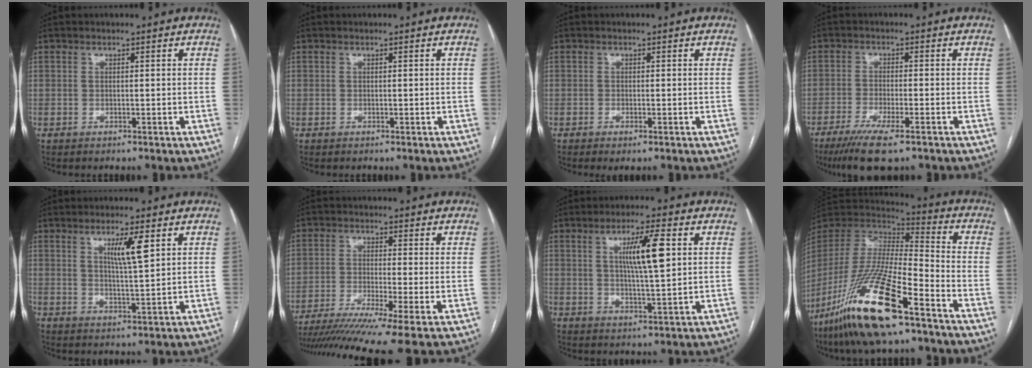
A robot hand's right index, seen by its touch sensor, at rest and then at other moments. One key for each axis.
{"total": 0.0}
{"total": 1.2, "fx": -0.6, "fy": 0.3, "fz": 1.0, "tx": -0.016, "ty": -0.001, "tz": -0.006}
{"total": 8.2, "fx": -5.6, "fy": 1.0, "fz": 5.9, "tx": -0.100, "ty": -0.019, "tz": -0.087}
{"total": 5.5, "fx": 2.4, "fy": 0.2, "fz": 5.0, "tx": -0.086, "ty": -0.005, "tz": 0.041}
{"total": 13.1, "fx": -10.0, "fy": -1.8, "fz": 8.2, "tx": -0.136, "ty": -0.031, "tz": -0.161}
{"total": 8.2, "fx": 2.2, "fy": 0.6, "fz": 7.9, "tx": -0.138, "ty": 0.002, "tz": 0.039}
{"total": 22.5, "fx": -14.0, "fy": 3.2, "fz": 17.4, "tx": -0.372, "ty": -0.054, "tz": -0.264}